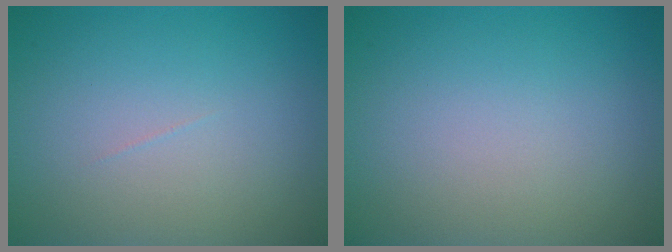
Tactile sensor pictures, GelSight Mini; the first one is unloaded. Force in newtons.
{"total": 0.0}